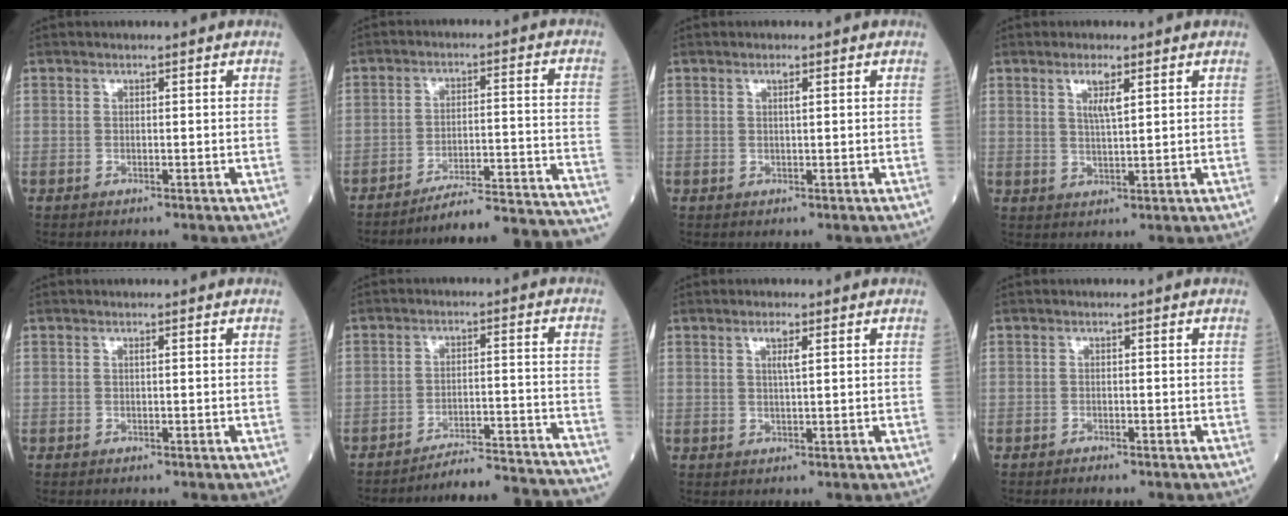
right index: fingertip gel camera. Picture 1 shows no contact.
{"total": 21.1, "force": [-20.4, -1.7, 5.1], "torque": [-0.014, -0.002, -0.267]}
{"total": 0.9, "force": [0.4, 0.1, 0.8], "torque": [-0.018, 0.001, 0.006]}
{"total": 3.4, "force": [1.6, 0.5, 2.9], "torque": [-0.057, 0.000, 0.029]}
{"total": 0.0}
{"total": 17.4, "force": [-17.1, -1.1, 3.1], "torque": [-0.018, -0.001, -0.223]}
{"total": 2.1, "force": [0.9, 0.1, 1.9], "torque": [-0.037, 0.000, 0.015]}
{"total": 1.1, "force": [-1.0, 0.2, 0.4], "torque": [-0.008, -0.001, -0.014]}